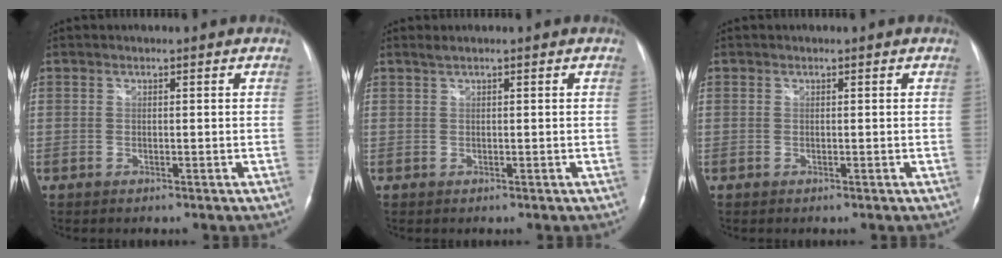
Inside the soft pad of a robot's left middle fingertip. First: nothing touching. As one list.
[{"total": 0.8, "force": [0.6, -0.1, 0.4], "torque": [-0.014, 0.009, 0.017]}, {"total": 0.0}]